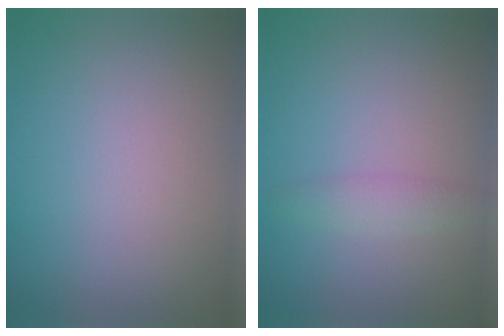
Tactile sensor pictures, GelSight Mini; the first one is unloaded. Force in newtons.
{"total": 1.6, "press": 1.6, "slide": 0.1}